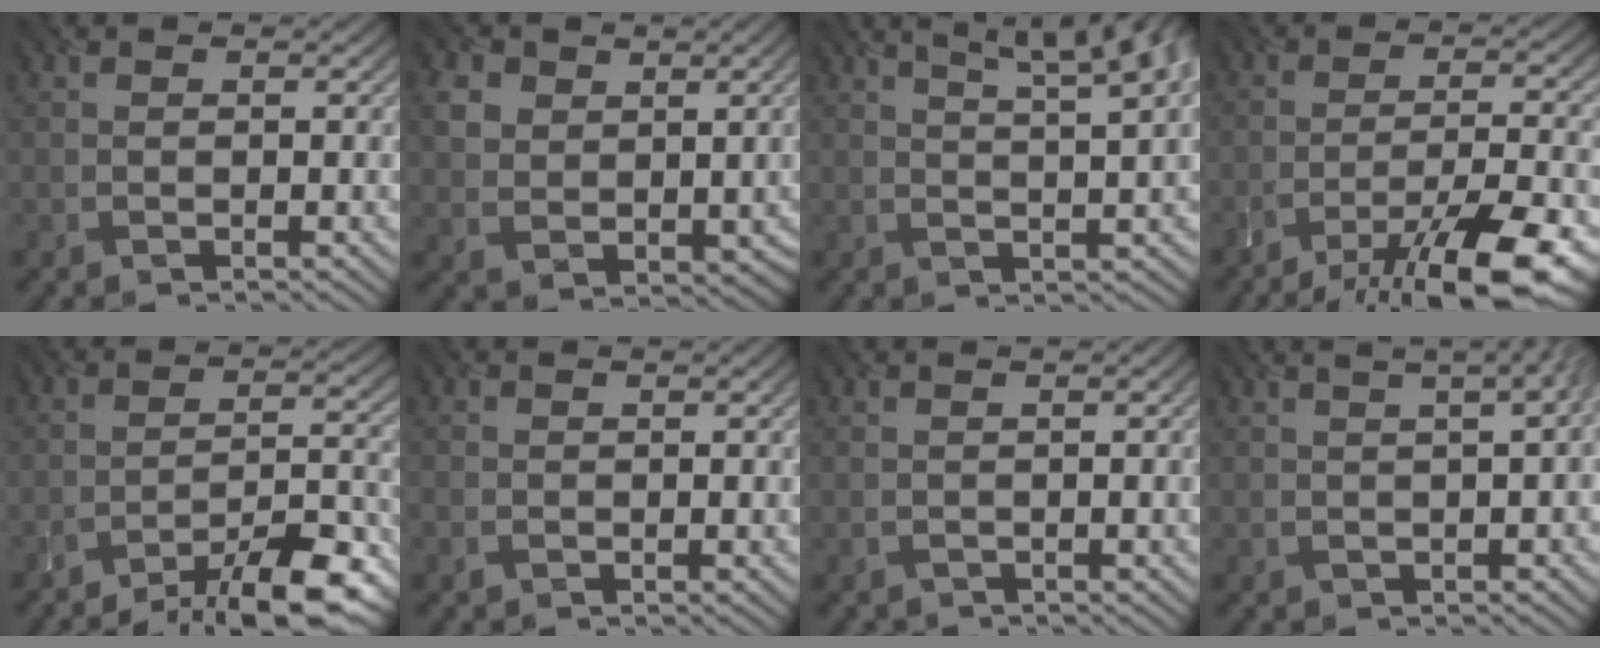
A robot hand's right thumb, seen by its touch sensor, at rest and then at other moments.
{"total": 4.7, "force": [2.1, 3.7, 2.0], "torque": [-0.061, -0.005, 0.045]}
{"total": 9.7, "force": [5.4, 2.2, 7.7], "torque": [-0.090, 0.034, 0.057]}
{"total": 12.5, "force": [-9.1, 2.8, 8.1], "torque": [-0.139, -0.002, -0.141]}
{"total": 12.0, "force": [-9.7, 2.4, 6.6], "torque": [-0.107, 0.003, -0.148]}
{"total": 0.7, "force": [-0.3, 0.2, 0.6], "torque": [-0.013, -0.002, -0.005]}
{"total": 0.6, "force": [-0.3, 0.2, 0.5], "torque": [-0.011, 0.002, -0.002]}
{"total": 6.8, "force": [1.6, 2.6, 6.1], "torque": [-0.048, 0.035, 0.000]}